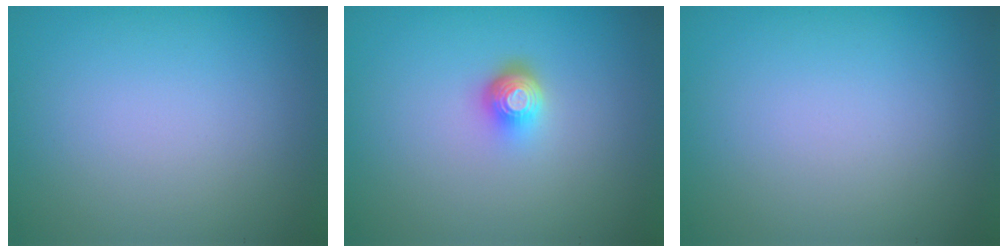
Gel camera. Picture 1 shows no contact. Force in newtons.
{"total": 2.0, "press": 1.4, "slide": 1.4}
{"total": 0.0}